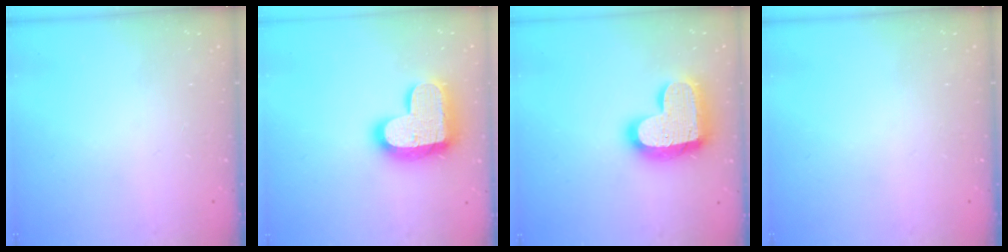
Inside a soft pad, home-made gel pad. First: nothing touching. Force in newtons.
{"total": 19.9, "press": 19.9, "slide": 1.3}
{"total": 20.5, "press": 20.4, "slide": 1.5}
{"total": 0.0}